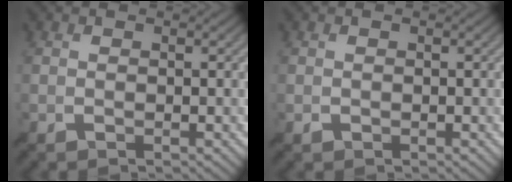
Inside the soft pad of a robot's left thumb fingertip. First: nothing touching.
{"total": 0.6, "force": [-0.4, 0.5, 0.0], "torque": [0.002, -0.006, -0.006]}